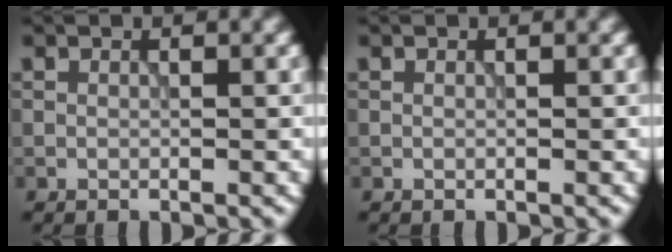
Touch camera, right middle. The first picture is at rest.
{"total": 0.0}